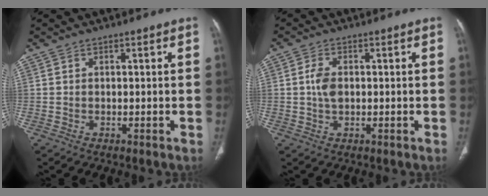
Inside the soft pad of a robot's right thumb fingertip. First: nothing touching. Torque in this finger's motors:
{"motor_torque": [0.72, 1.15, 0.61, 0.51, 0.08]}